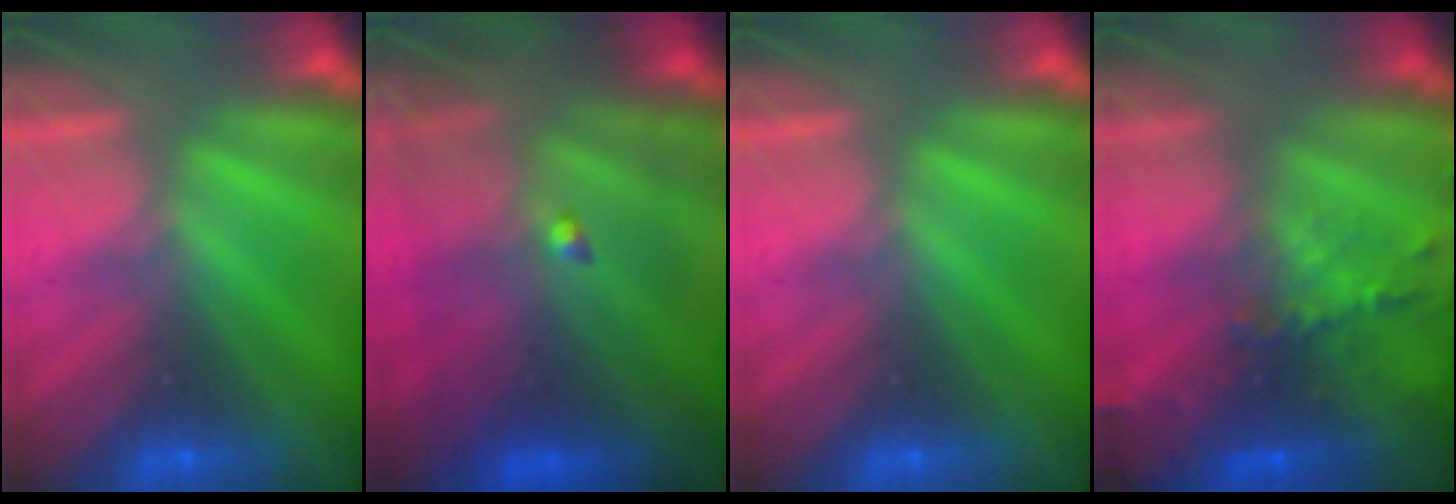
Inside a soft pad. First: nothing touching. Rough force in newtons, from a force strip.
{"total": 9.2}
{"total": 0.0}
{"total": 8.2}